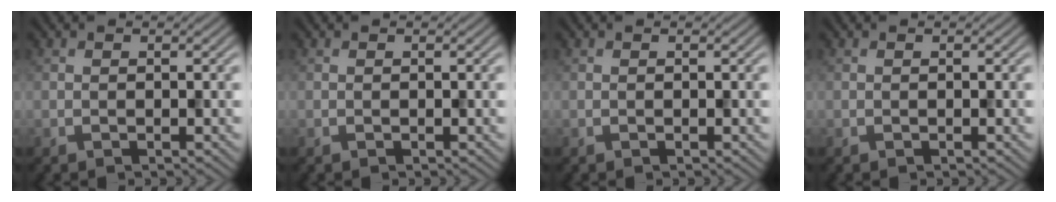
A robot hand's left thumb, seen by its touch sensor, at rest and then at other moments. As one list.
[{"total": 0.0}, {"total": 0.0}, {"total": 0.0}]